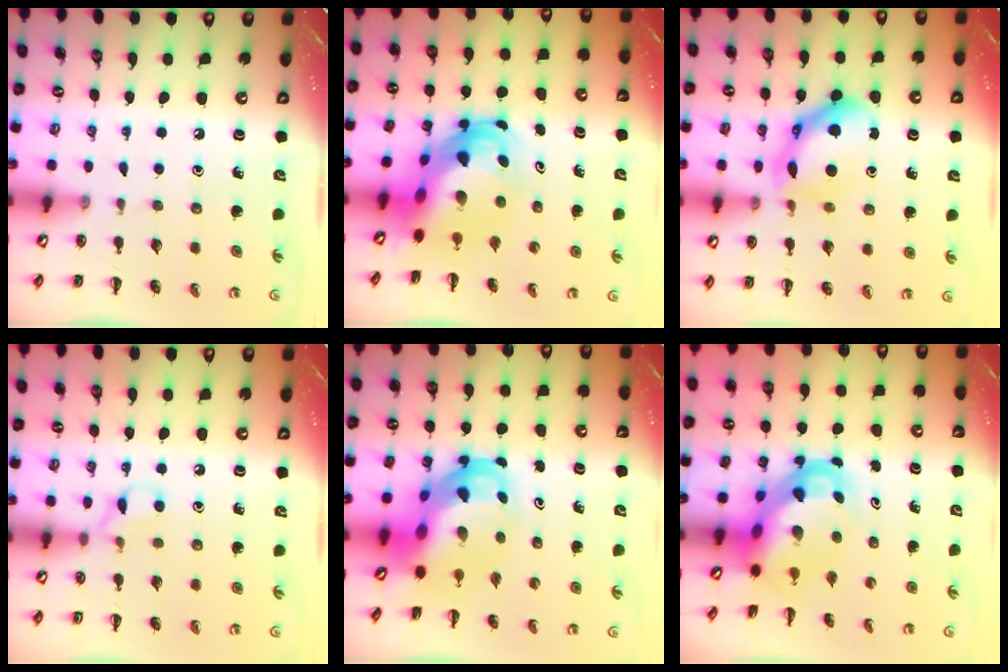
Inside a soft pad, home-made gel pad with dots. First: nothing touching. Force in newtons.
{"total": 8.7, "press": 8.4, "slide": 2.5}
{"total": 10.7, "press": 10.6, "slide": 0.7}
{"total": 5.5, "press": 5.4, "slide": 1.3}
{"total": 9.2, "press": 8.9, "slide": 2.4}
{"total": 6.3, "press": 6.1, "slide": 1.9}